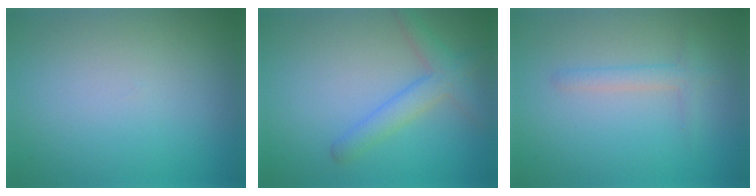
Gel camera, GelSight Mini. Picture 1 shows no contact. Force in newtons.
{"total": 3.1, "press": 3.1, "slide": 0.2}
{"total": 1.5, "press": 1.5, "slide": 0.0}